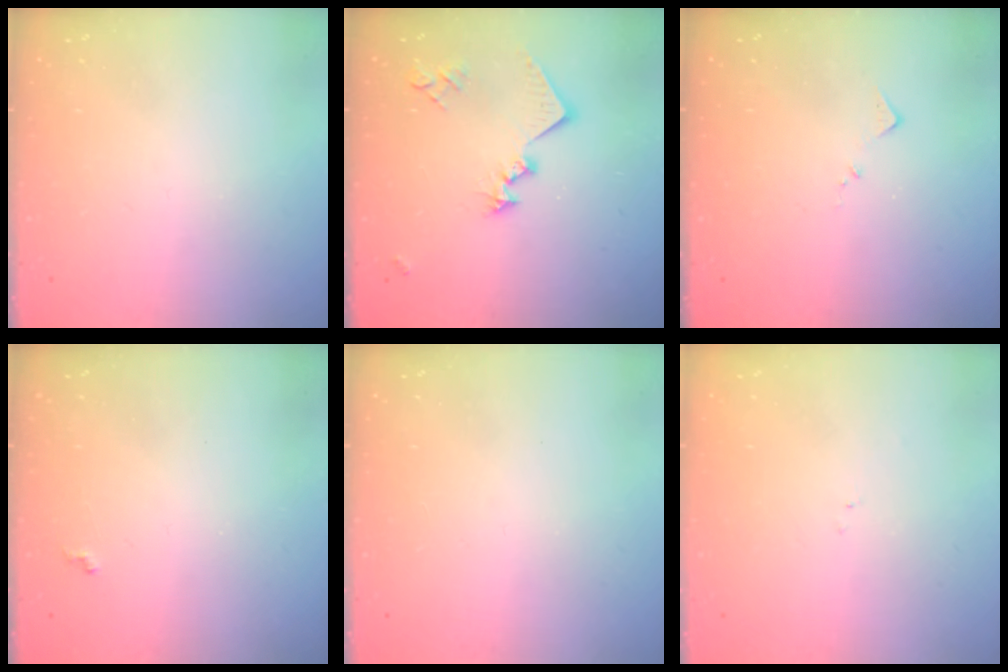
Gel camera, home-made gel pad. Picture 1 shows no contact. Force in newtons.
{"total": 14.1, "press": 14.1, "slide": 0.4}
{"total": 7.2, "press": 7.1, "slide": 0.5}
{"total": 4.2, "press": 4.2, "slide": 0.5}
{"total": 0.0}
{"total": 6.6, "press": 6.6, "slide": 0.8}